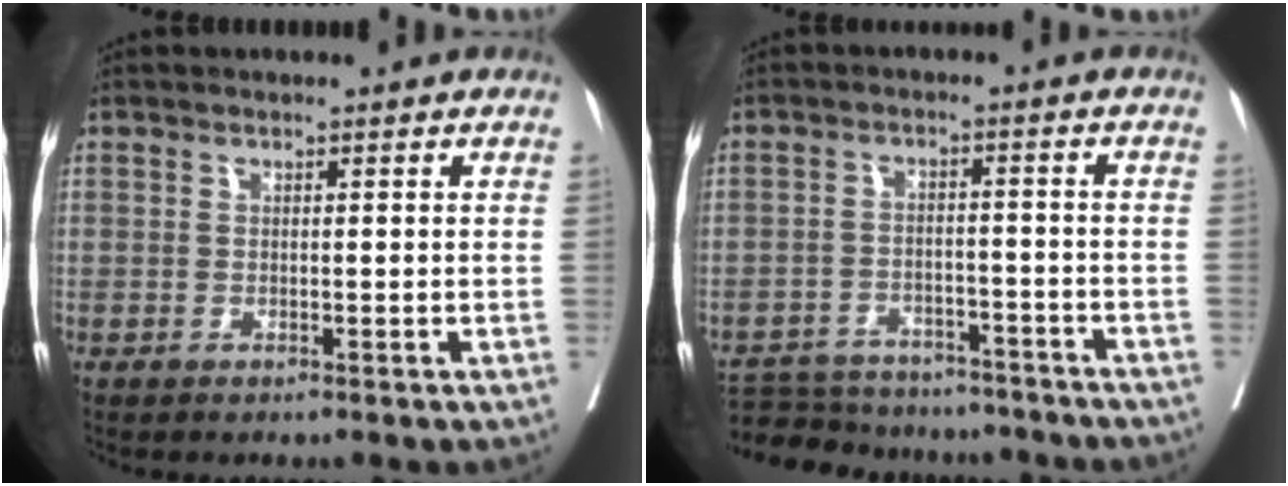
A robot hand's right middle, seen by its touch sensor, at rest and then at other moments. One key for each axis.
{"total": 16.9, "fx": -14.9, "fy": 6.0, "fz": 5.2, "tx": -0.120, "ty": 0.003, "tz": -0.199}